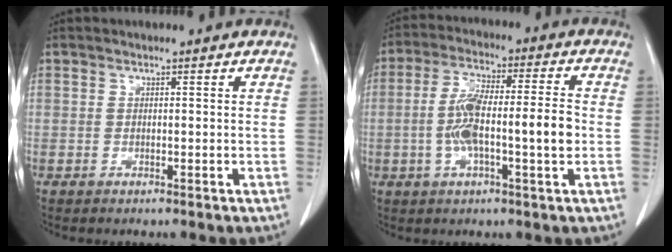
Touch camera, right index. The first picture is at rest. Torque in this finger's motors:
{"motor_torque": [1.64, -0.50, 0.75, 0.21]}